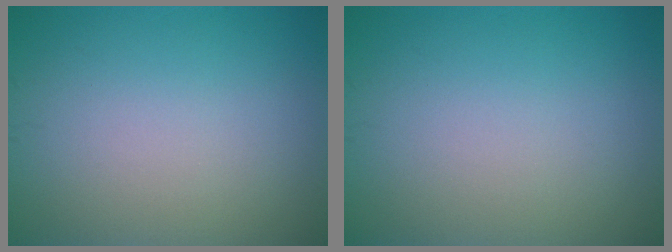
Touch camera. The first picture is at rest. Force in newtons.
{"total": 0.0}